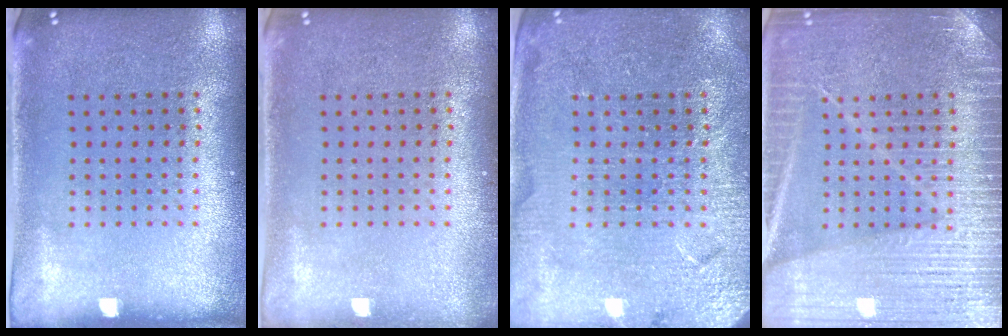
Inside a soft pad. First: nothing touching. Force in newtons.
{"total": 0.6, "press": 0.6, "slide": 0.1}
{"total": 3.5, "press": 3.4, "slide": 0.7}
{"total": 6.8, "press": 6.7, "slide": 1.0}